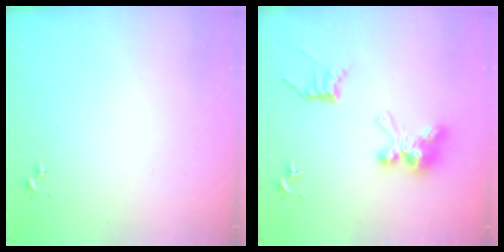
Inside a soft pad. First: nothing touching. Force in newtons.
{"total": 9.5, "press": 9.5, "slide": 0.2}